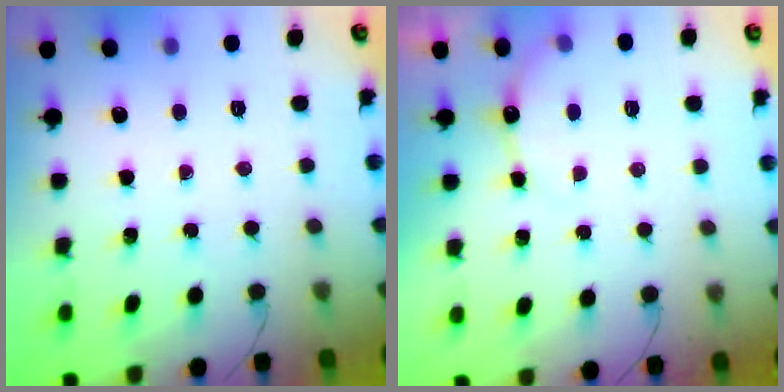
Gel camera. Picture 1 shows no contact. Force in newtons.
{"total": 5.8, "press": 5.7, "slide": 1.1}